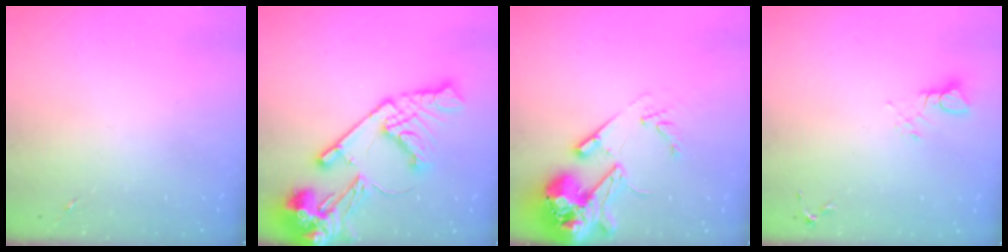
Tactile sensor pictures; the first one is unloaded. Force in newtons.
{"total": 20.6, "press": 20.5, "slide": 2.7}
{"total": 18.0, "press": 17.8, "slide": 2.8}
{"total": 3.8, "press": 3.7, "slide": 0.4}